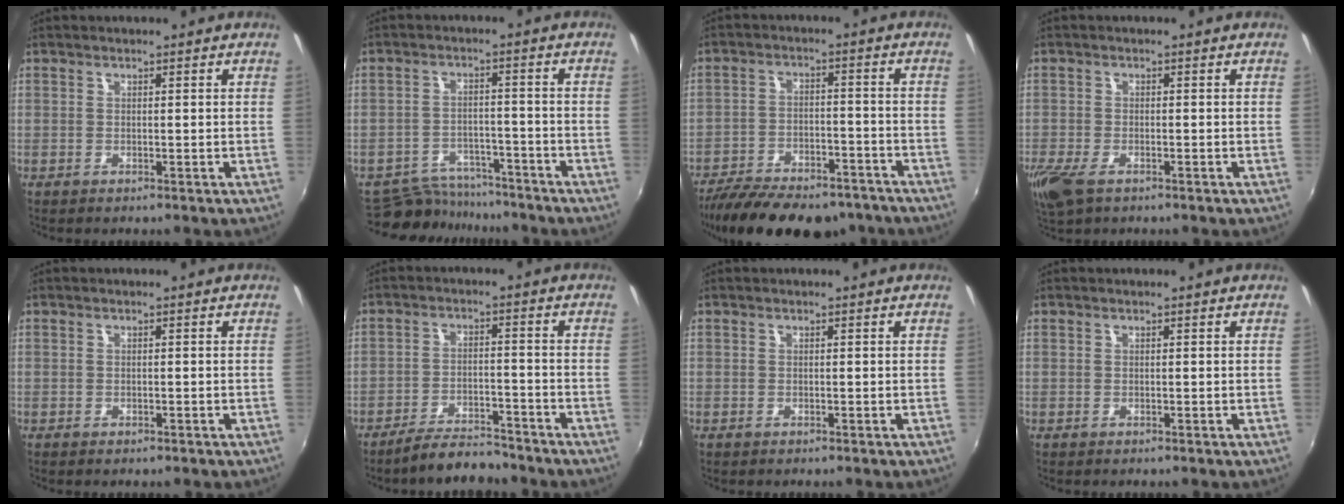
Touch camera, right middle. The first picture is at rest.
{"total": 9.7, "force": [-9.0, 3.4, 1.6], "torque": [-0.050, 0.014, -0.134]}
{"total": 21.8, "force": [-17.7, 7.9, 9.9], "torque": [-0.200, -0.013, -0.247]}
{"total": 6.2, "force": [-3.8, 2.8, 4.0], "torque": [-0.101, -0.024, -0.074]}
{"total": 0.8, "force": [-0.6, 0.4, 0.4], "torque": [-0.007, -0.003, -0.009]}
{"total": 7.7, "force": [-7.1, 1.7, 2.7], "torque": [-0.070, 0.006, -0.109]}
{"total": 0.0}
{"total": 0.0}